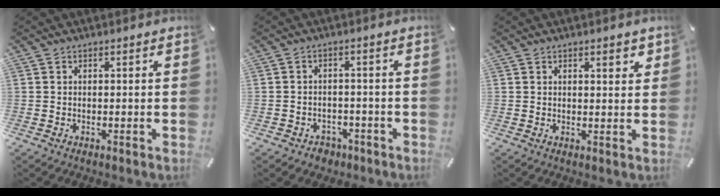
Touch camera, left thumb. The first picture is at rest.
{"total": 3.5, "force": [-2.1, 2.7, 0.8], "torque": [-0.020, 0.008, -0.042]}
{"total": 2.4, "force": [1.6, 0.9, 1.6], "torque": [-0.024, -0.001, 0.026]}